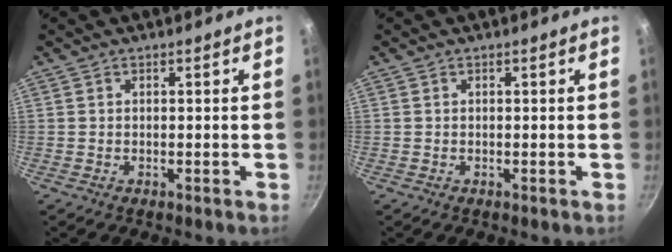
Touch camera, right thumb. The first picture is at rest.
{"total": 0.0}